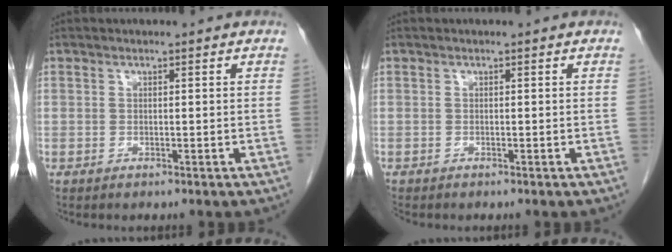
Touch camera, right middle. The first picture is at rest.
{"total": 0.6, "force": [-0.5, 0.2, 0.1], "torque": [-0.007, -0.001, -0.014]}